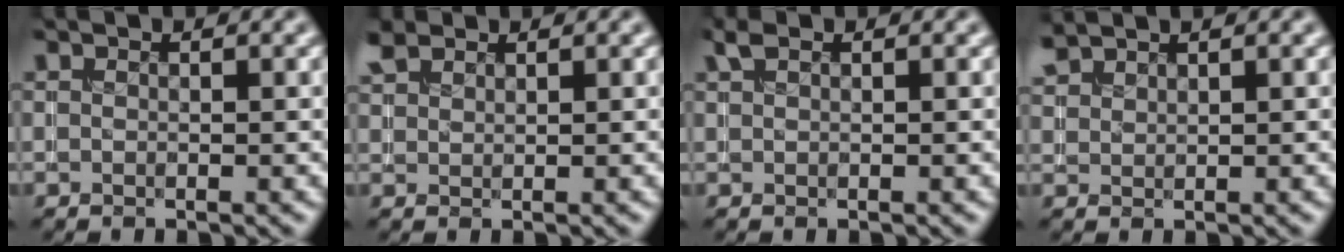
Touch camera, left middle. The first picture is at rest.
{"total": 2.0, "force": [1.7, 0.8, 0.6], "torque": [-0.018, 0.009, 0.040]}
{"total": 1.2, "force": [0.8, 0.5, 0.8], "torque": [-0.019, 0.006, 0.017]}
{"total": 1.6, "force": [1.6, 0.2, 0.3], "torque": [-0.008, 0.006, 0.039]}